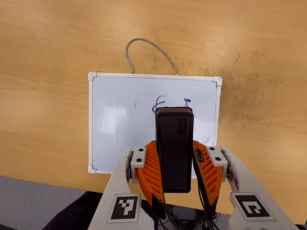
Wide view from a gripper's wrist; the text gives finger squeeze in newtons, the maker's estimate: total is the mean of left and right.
{"total": 7.1, "left": 5.4, "right": 8.7}